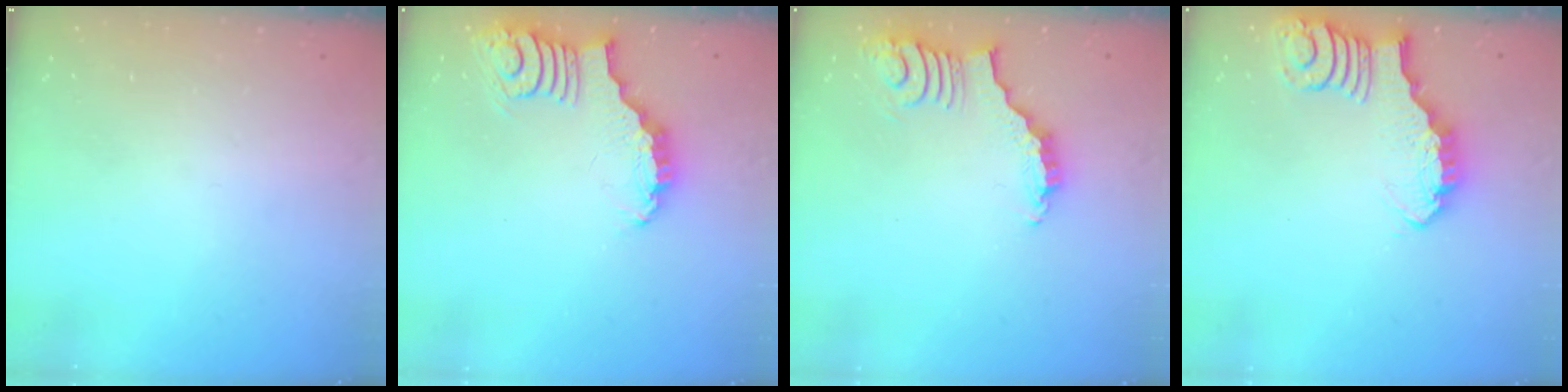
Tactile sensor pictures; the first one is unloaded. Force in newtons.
{"total": 3.6, "press": 3.5, "slide": 0.5}
{"total": 3.7, "press": 3.6, "slide": 0.7}
{"total": 2.9, "press": 2.9, "slide": 0.3}